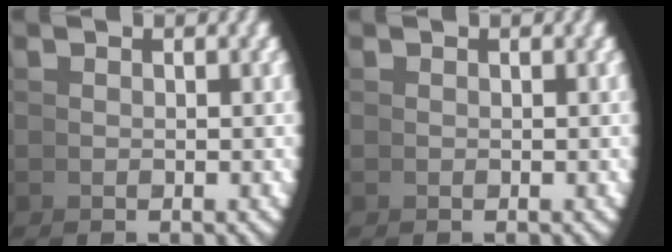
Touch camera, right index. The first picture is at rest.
{"total": 0.0}